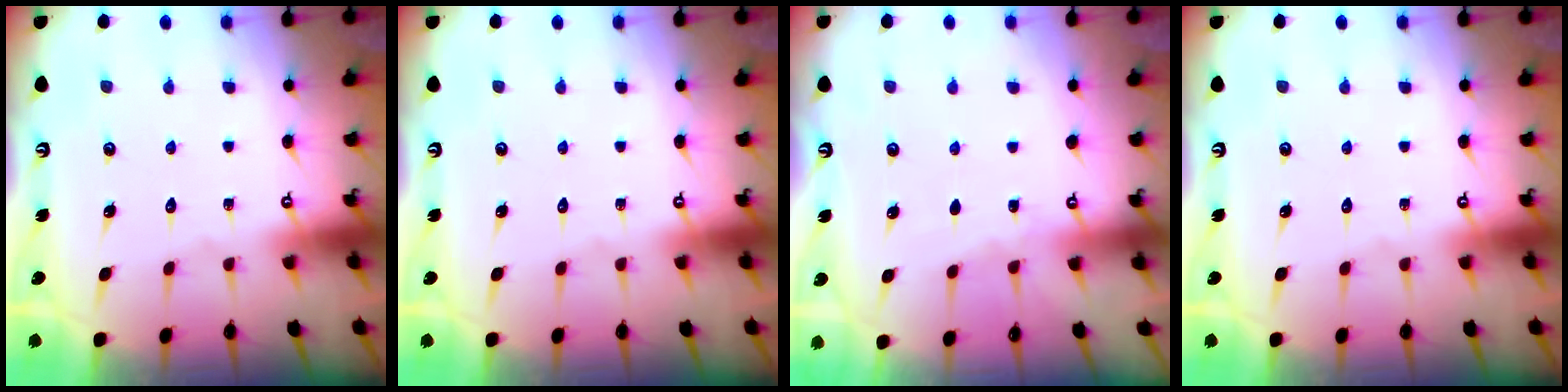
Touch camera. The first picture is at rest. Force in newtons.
{"total": 0.0}
{"total": 2.7, "press": 2.7, "slide": 0.4}
{"total": 0.0}